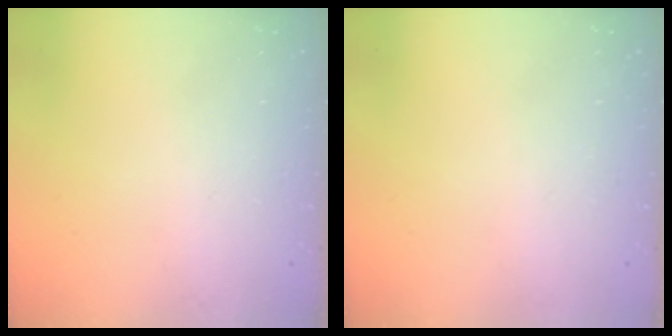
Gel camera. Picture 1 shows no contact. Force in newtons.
{"total": 0.0}